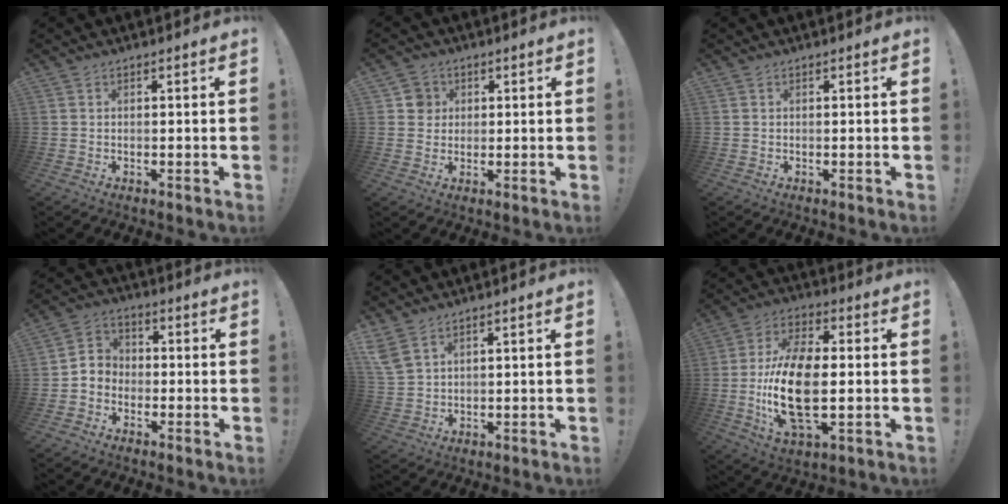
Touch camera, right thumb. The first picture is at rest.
{"total": 4.9, "force": [1.3, 4.6, 1.0], "torque": [-0.012, 0.003, 0.026]}
{"total": 0.0}
{"total": 5.4, "force": [-3.0, 4.3, 1.1], "torque": [-0.028, 0.027, -0.055]}
{"total": 5.8, "force": [4.2, 2.6, 3.0], "torque": [-0.067, -0.012, 0.085]}
{"total": 19.2, "force": [-2.1, 9.6, 16.5], "torque": [-0.334, -0.006, -0.036]}